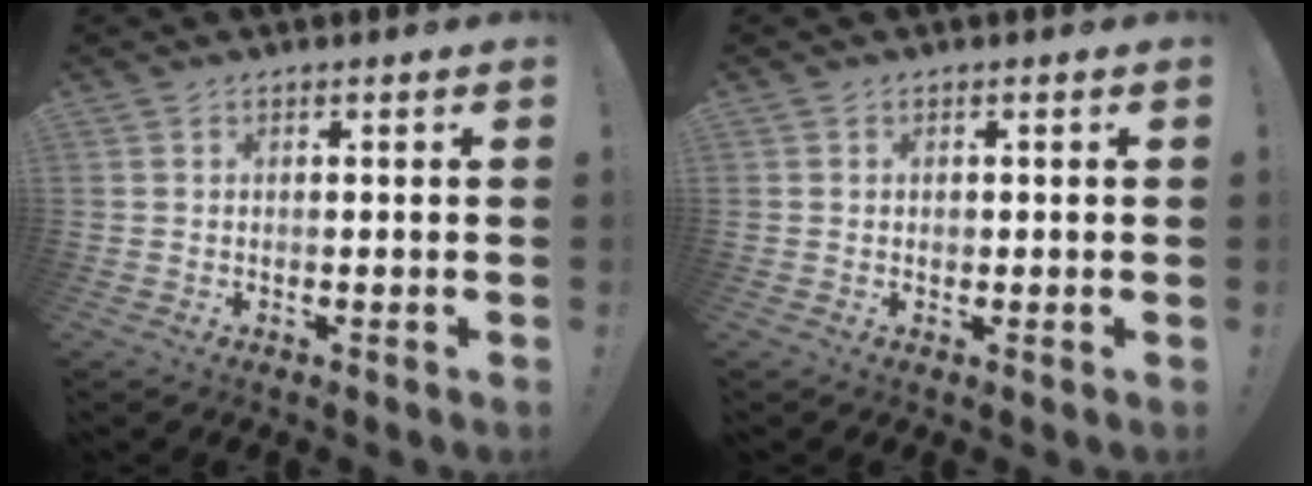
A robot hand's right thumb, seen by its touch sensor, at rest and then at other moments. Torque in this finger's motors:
{"motor_torque": [-0.03, 0.09, 0.17, -0.09, -0.07]}